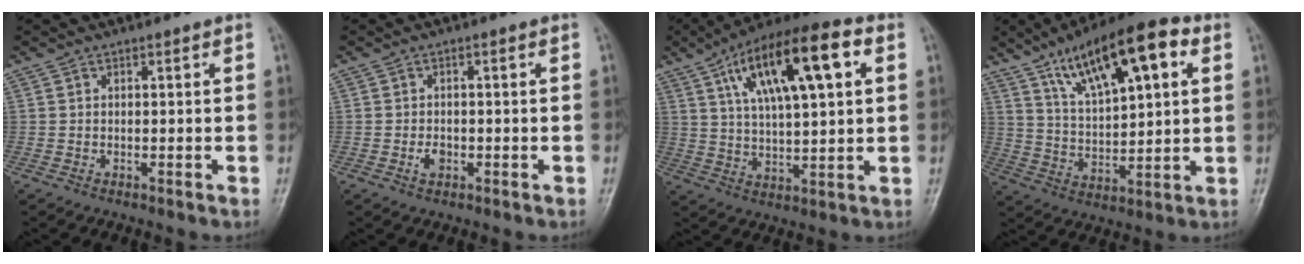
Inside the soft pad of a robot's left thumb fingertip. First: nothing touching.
{"total": 2.9, "force": [-1.1, 1.9, 1.9], "torque": [-0.030, 0.006, -0.018]}
{"total": 19.1, "force": [6.9, 6.5, 16.6], "torque": [-0.264, 0.010, 0.112]}
{"total": 18.3, "force": [8.4, 6.6, 14.8], "torque": [-0.213, -0.010, 0.145]}